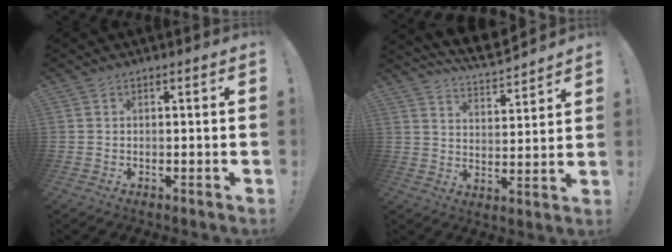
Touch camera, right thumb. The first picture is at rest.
{"total": 8.1, "force": [7.6, 1.4, 2.7], "torque": [-0.060, -0.066, 0.136]}